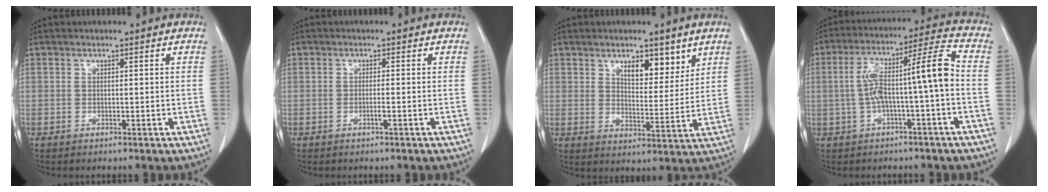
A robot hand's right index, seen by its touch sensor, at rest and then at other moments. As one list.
[{"total": 1.2, "force": [-0.5, -0.1, 1.1], "torque": [-0.023, -0.001, -0.008]}, {"total": 6.6, "force": [4.2, 2.8, 4.2], "torque": [-0.059, -0.008, 0.067]}, {"total": 11.4, "force": [-1.1, 0.4, 11.3], "torque": [-0.200, 0.042, -0.019]}]